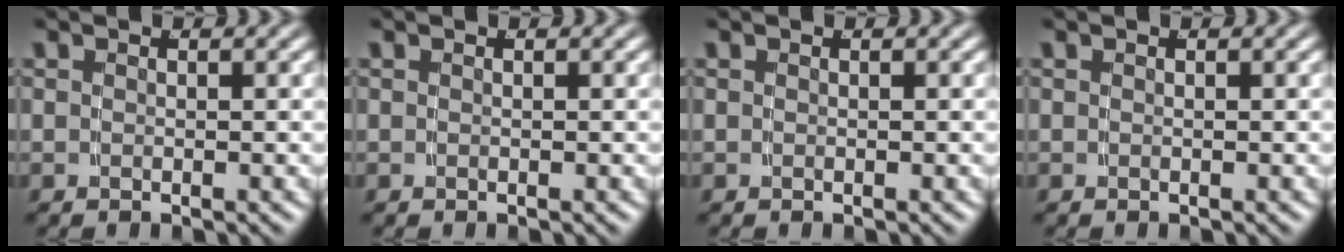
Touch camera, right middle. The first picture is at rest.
{"total": 0.0}
{"total": 0.0}
{"total": 0.0}